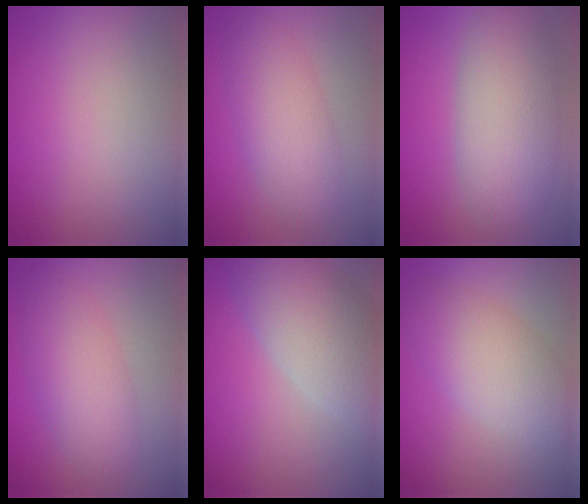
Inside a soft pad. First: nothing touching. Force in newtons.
{"total": 4.5, "press": 4.5, "slide": 0.2}
{"total": 6.9, "press": 6.9, "slide": 0.4}
{"total": 4.5, "press": 4.5, "slide": 0.1}
{"total": 6.9, "press": 6.9, "slide": 0.9}
{"total": 5.2, "press": 5.2, "slide": 0.4}